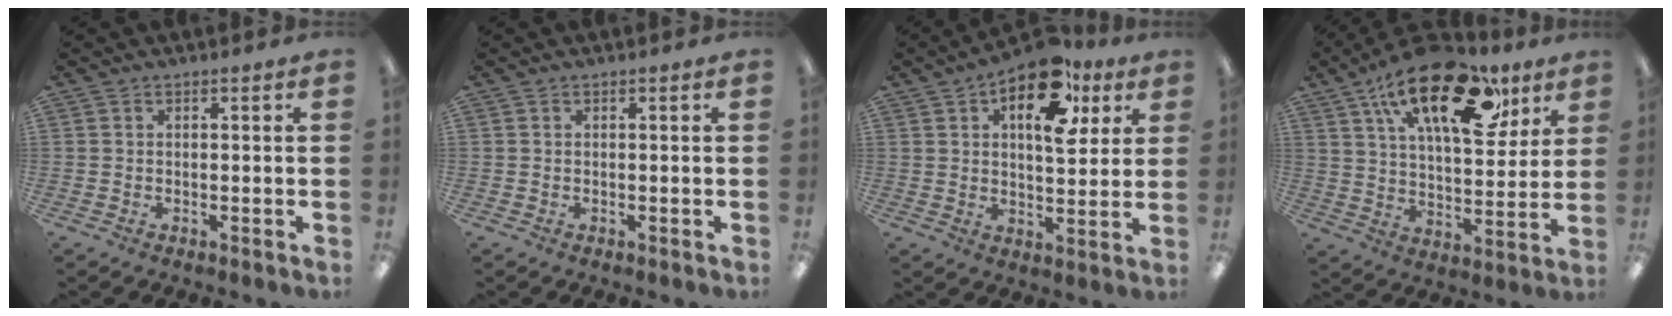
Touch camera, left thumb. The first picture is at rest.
{"total": 0.0}
{"total": 16.5, "force": [8.9, 8.4, 11.2], "torque": [-0.142, -0.036, 0.145]}
{"total": 24.4, "force": [13.5, 10.9, 17.1], "torque": [-0.263, -0.058, 0.226]}